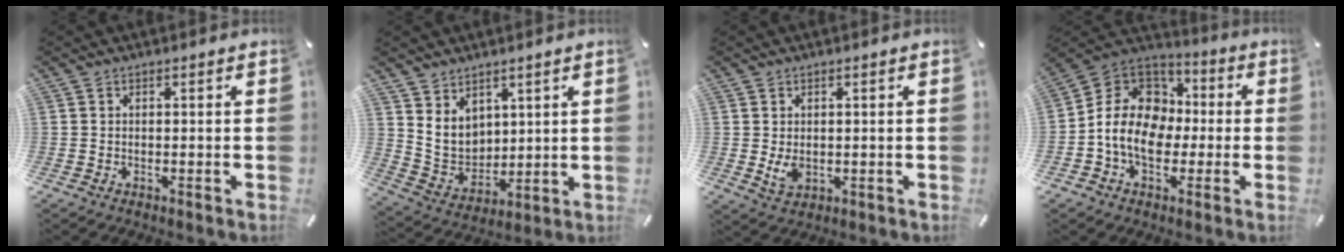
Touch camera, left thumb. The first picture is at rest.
{"total": 8.6, "force": [4.7, 6.9, 1.9], "torque": [-0.059, -0.038, 0.096]}
{"total": 3.5, "force": [-0.1, 2.4, 2.6], "torque": [-0.068, -0.005, -0.004]}
{"total": 13.9, "force": [-3.1, 11.4, 7.4], "torque": [-0.171, 0.024, -0.058]}